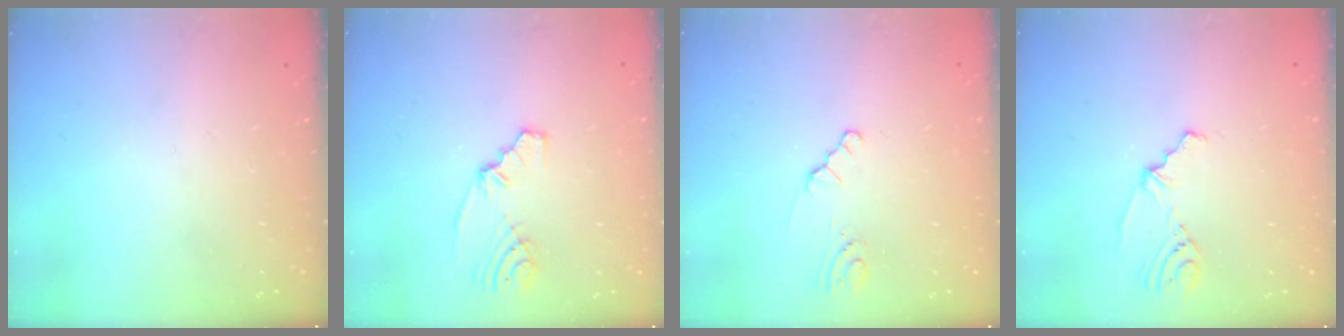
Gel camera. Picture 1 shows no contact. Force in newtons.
{"total": 4.7, "press": 3.0, "slide": 3.7}
{"total": 1.1, "press": 1.0, "slide": 0.2}
{"total": 2.3, "press": 1.9, "slide": 1.4}